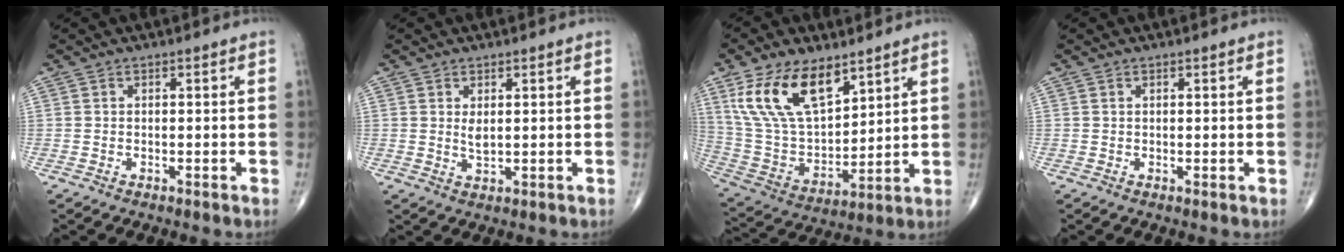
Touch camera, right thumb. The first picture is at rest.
{"total": 2.0, "force": [0.6, 0.8, 1.7], "torque": [-0.029, -0.009, 0.014]}
{"total": 17.6, "force": [9.7, 8.9, 11.6], "torque": [-0.194, -0.038, 0.199]}
{"total": 0.0}